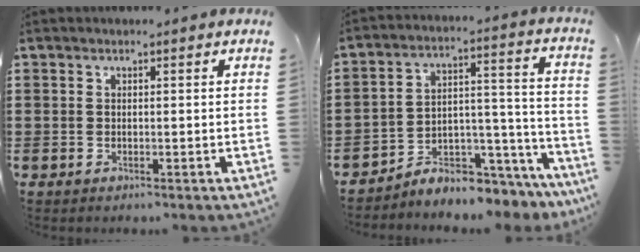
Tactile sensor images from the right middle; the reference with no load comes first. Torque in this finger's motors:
{"motor_torque": [1.50, -0.64, 0.16, 0.08]}